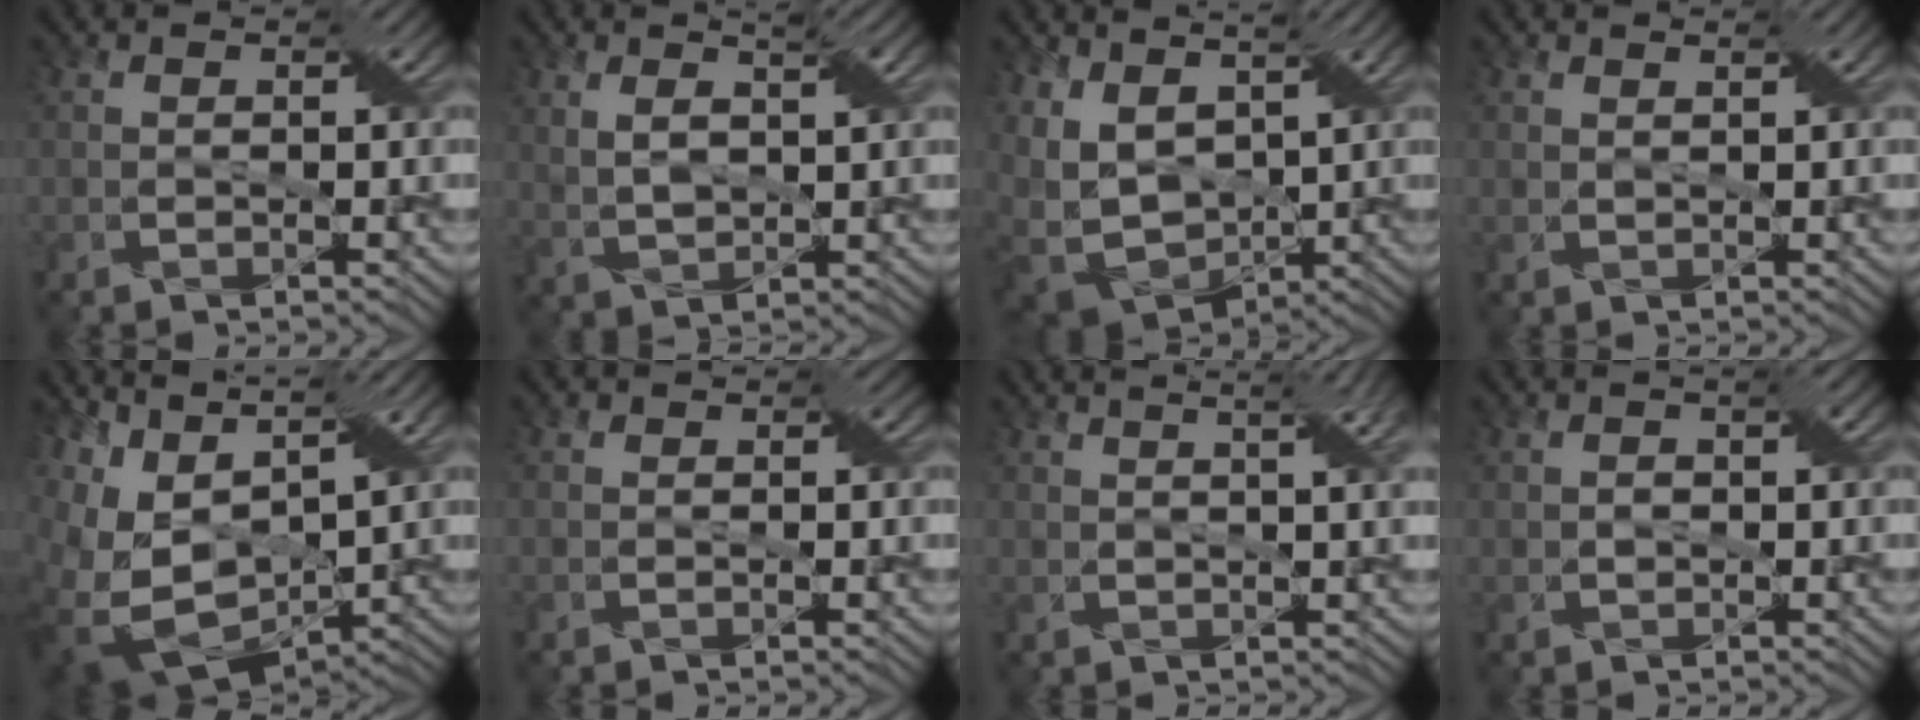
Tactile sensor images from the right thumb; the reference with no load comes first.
{"total": 4.7, "force": [2.0, 1.8, 3.8], "torque": [-0.082, 0.000, 0.043]}
{"total": 10.3, "force": [1.7, 6.8, 7.5], "torque": [-0.200, -0.002, 0.040]}
{"total": 0.8, "force": [0.7, -0.1, 0.3], "torque": [-0.012, 0.002, 0.013]}
{"total": 16.1, "force": [2.8, 10.0, 12.3], "torque": [-0.295, 0.012, 0.098]}
{"total": 0.6, "force": [0.1, 0.6, 0.0], "torque": [0.003, -0.003, -0.001]}
{"total": 6.1, "force": [3.4, 1.4, 4.8], "torque": [-0.061, 0.031, 0.029]}
{"total": 1.5, "force": [0.1, 0.8, 1.3], "torque": [-0.022, 0.005, 0.003]}